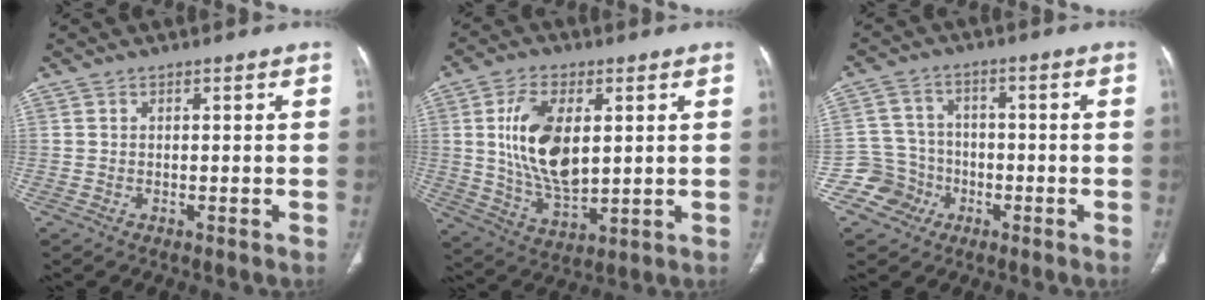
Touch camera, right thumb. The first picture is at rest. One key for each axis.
{"total": 14.7, "fx": 2.7, "fy": 7.8, "fz": 12.1, "tx": -0.219, "ty": -0.017, "tz": 0.059}
{"total": 7.0, "fx": -3.2, "fy": 6.2, "fz": -0.1, "tx": 0.040, "ty": 0.032, "tz": -0.059}